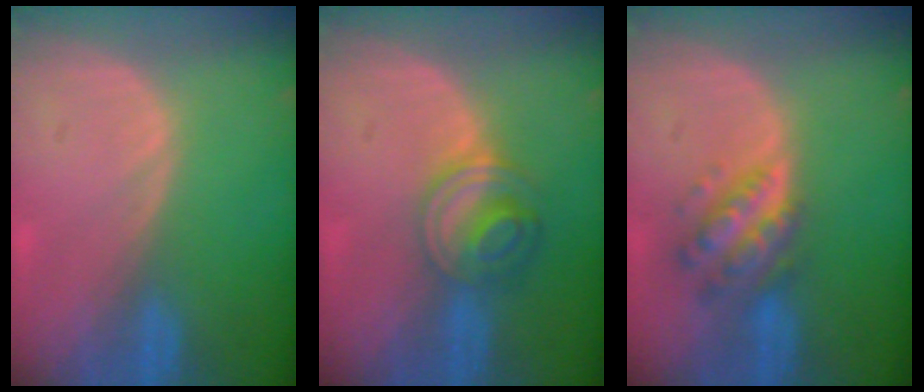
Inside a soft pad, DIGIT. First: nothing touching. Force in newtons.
{"total": 6.2, "press": 5.4, "slide": 3.0}
{"total": 6.1, "press": 6.1, "slide": 0.4}